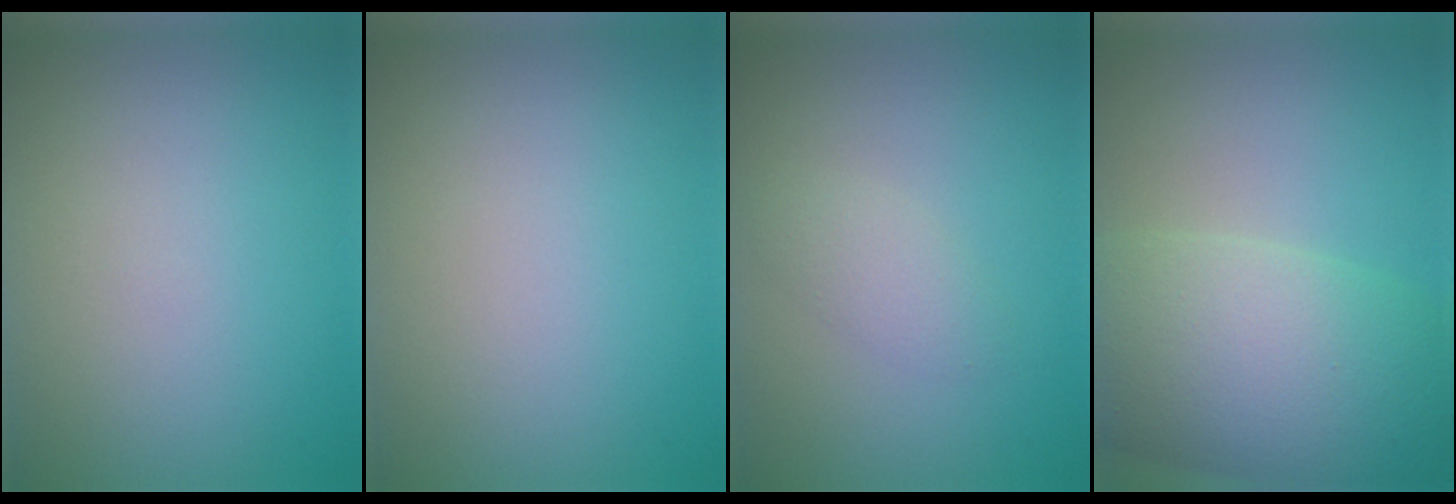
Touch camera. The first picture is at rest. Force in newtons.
{"total": 0.0}
{"total": 1.7, "press": 1.7, "slide": 0.1}
{"total": 11.3, "press": 11.3, "slide": 0.5}